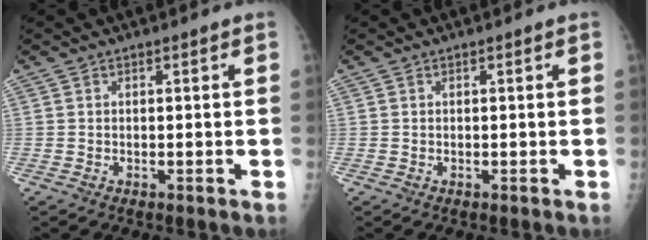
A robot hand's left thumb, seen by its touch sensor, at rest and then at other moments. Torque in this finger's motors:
{"motor_torque": [-0.02, 0.04, -0.11, -0.04, 0.00]}